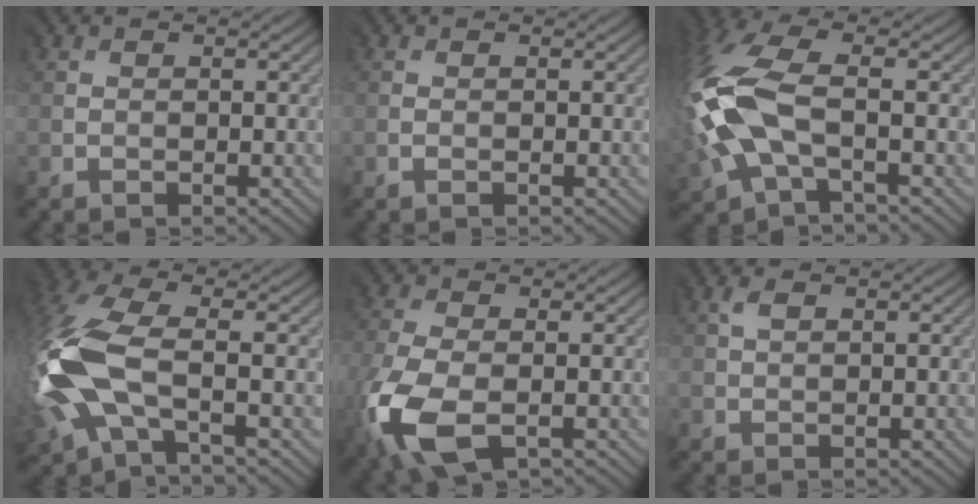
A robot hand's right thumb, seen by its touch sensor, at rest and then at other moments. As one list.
[{"total": 0.0}, {"total": 11.2, "force": [-0.2, 5.6, 9.7], "torque": [-0.270, 0.012, -0.013]}, {"total": 11.7, "force": [-1.3, 5.7, 10.1], "torque": [-0.275, 0.010, -0.038]}, {"total": 10.4, "force": [-3.9, 6.0, 7.6], "torque": [-0.223, -0.032, -0.068]}, {"total": 1.4, "force": [1.0, 0.8, 0.6], "torque": [-0.013, 0.002, 0.020]}]